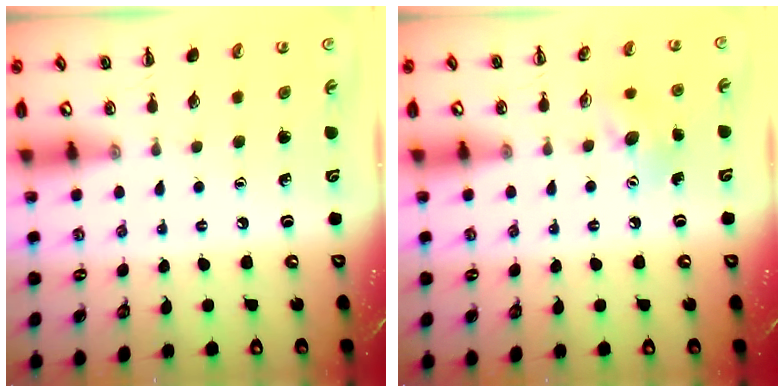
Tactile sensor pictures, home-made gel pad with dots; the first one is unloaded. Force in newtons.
{"total": 6.8, "press": 6.6, "slide": 1.3}